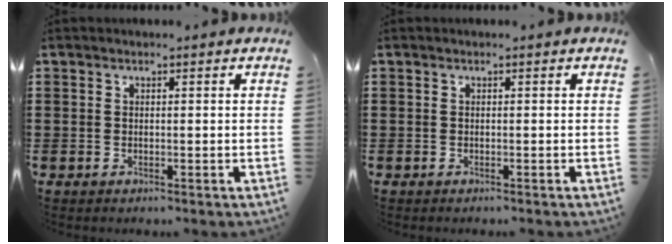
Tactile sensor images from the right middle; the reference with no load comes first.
{"total": 0.0}